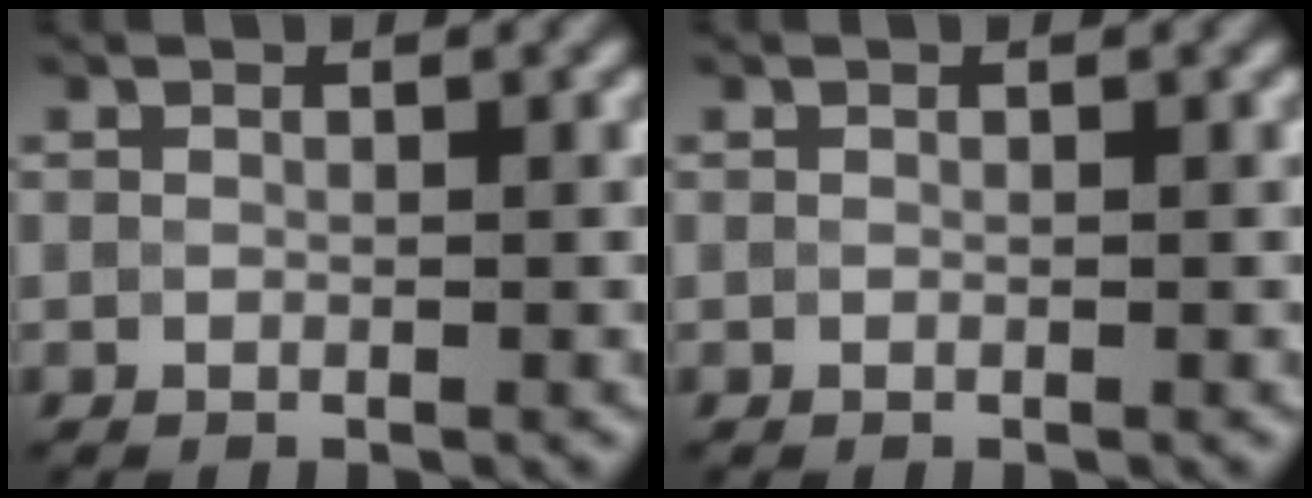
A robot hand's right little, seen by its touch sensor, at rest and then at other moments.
{"total": 0.0}